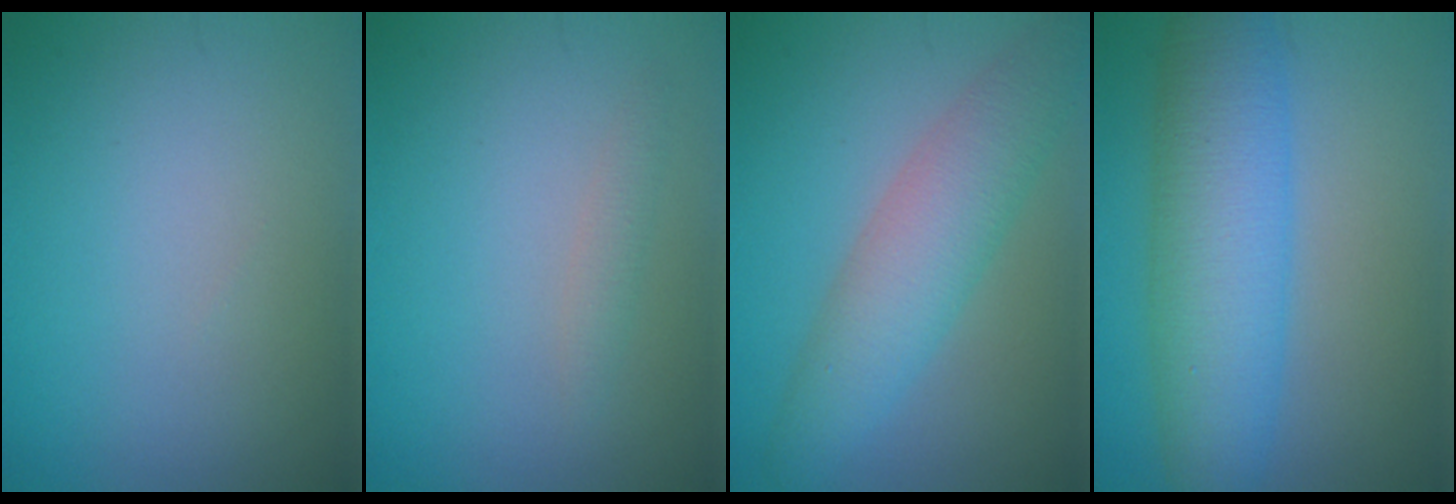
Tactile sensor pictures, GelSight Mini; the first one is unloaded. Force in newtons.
{"total": 1.1, "press": 1.1, "slide": 0.0}
{"total": 5.6, "press": 5.6, "slide": 0.2}
{"total": 8.2, "press": 8.2, "slide": 0.2}